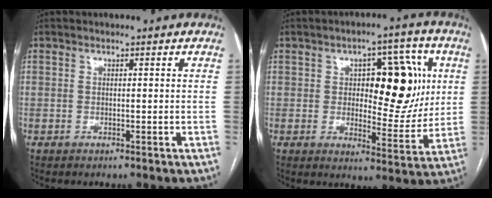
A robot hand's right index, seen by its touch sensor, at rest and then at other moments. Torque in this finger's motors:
{"motor_torque": [0.49, 0.41, 0.22, 0.06]}